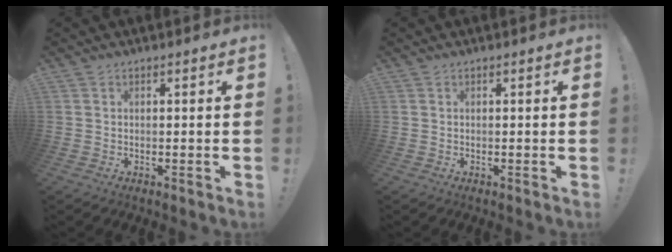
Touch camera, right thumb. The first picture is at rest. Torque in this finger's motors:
{"motor_torque": [0.00, 0.00, 0.00, 0.00, 0.02]}